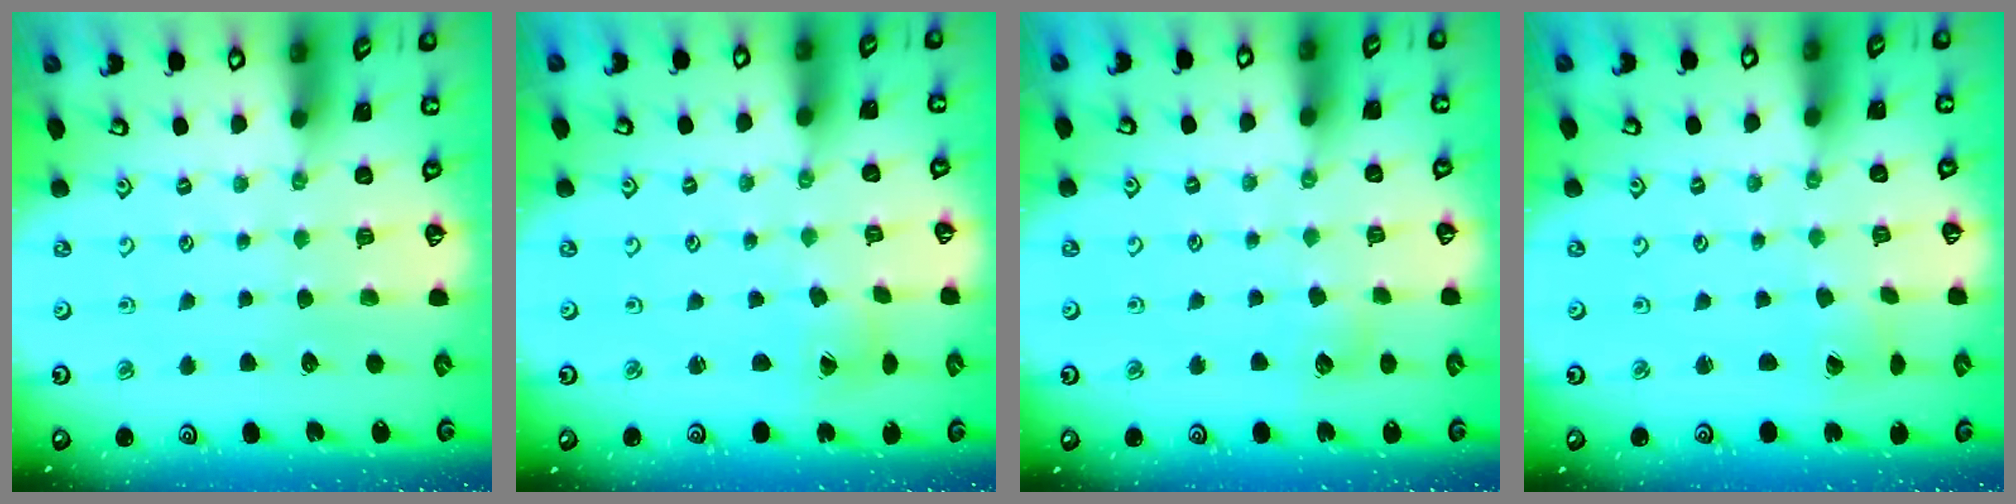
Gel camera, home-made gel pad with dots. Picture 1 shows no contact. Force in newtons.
{"total": 0.6, "press": 0.6, "slide": 0.2}
{"total": 4.8, "press": 4.8, "slide": 0.4}
{"total": 1.1, "press": 1.1, "slide": 0.1}